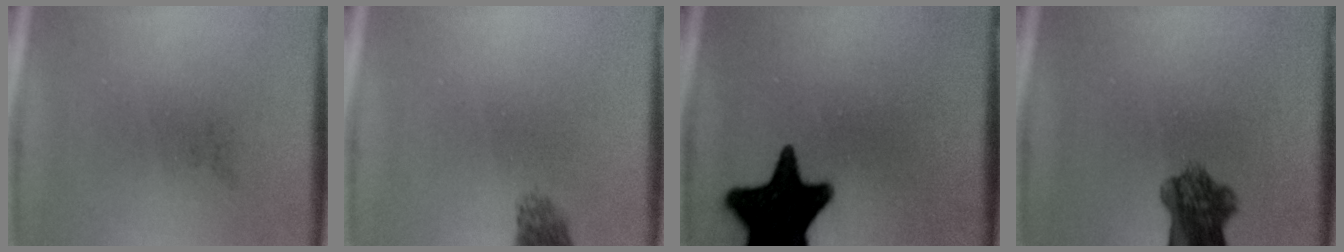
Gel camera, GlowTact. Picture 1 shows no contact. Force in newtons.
{"total": 2.1}
{"total": 17.7}
{"total": 7.2}